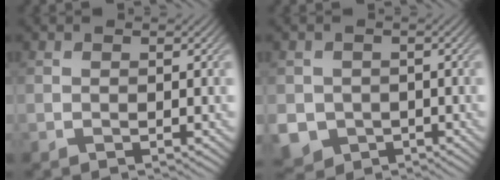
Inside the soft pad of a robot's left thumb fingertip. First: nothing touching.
{"total": 5.1, "force": [-1.4, 4.6, 1.7], "torque": [-0.052, -0.028, -0.028]}